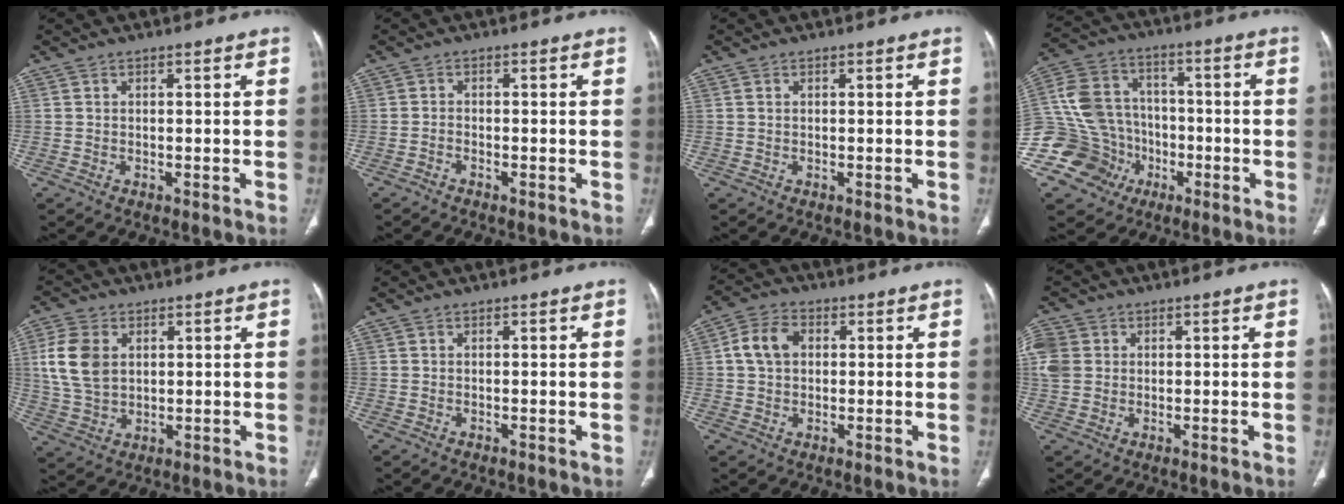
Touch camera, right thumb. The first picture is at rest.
{"total": 0.9, "force": [-0.7, 0.4, 0.3], "torque": [-0.007, 0.006, -0.018]}
{"total": 0.0}
{"total": 17.3, "force": [-6.2, 15.1, 5.7], "torque": [-0.096, 0.064, -0.103]}
{"total": 9.9, "force": [2.3, 6.9, 6.8], "torque": [-0.135, -0.003, 0.049]}
{"total": 0.0}
{"total": 6.9, "force": [1.2, 5.2, 4.5], "torque": [-0.078, 0.013, 0.016]}
{"total": 8.2, "force": [1.7, 6.9, 4.1], "torque": [-0.113, 0.012, 0.033]}